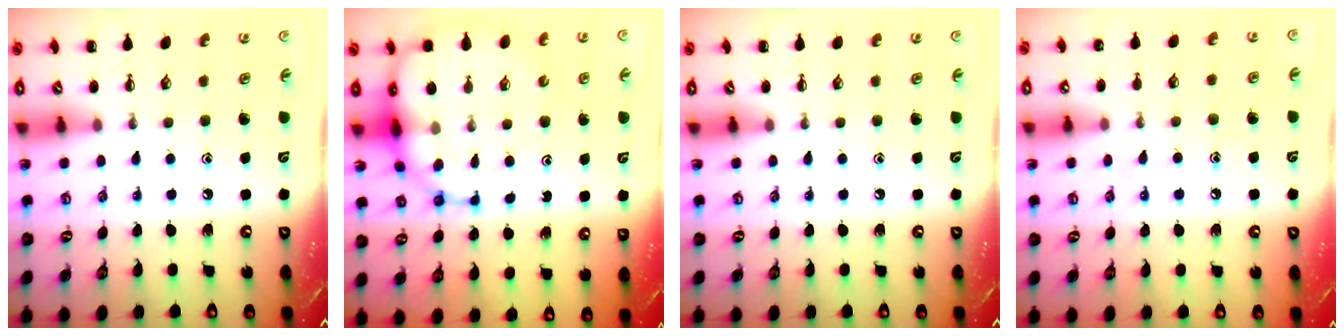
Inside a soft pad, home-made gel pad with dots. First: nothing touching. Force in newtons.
{"total": 16.2, "press": 15.6, "slide": 4.1}
{"total": 0.0}
{"total": 6.1, "press": 5.8, "slide": 1.7}